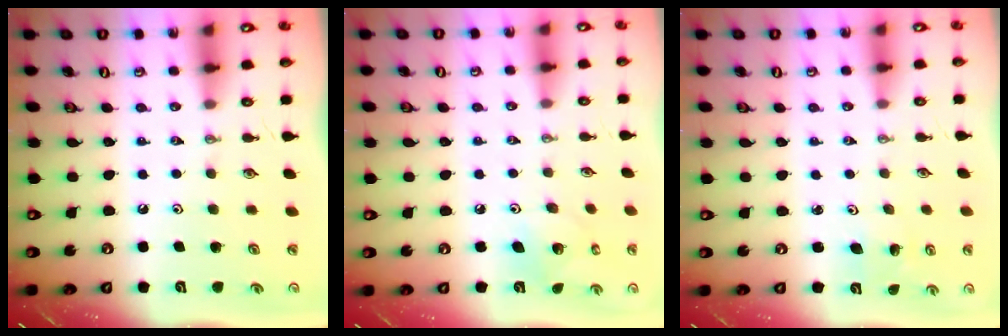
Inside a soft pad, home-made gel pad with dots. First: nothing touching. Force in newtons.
{"total": 6.1, "press": 6.1, "slide": 0.4}
{"total": 3.5, "press": 3.5, "slide": 0.3}